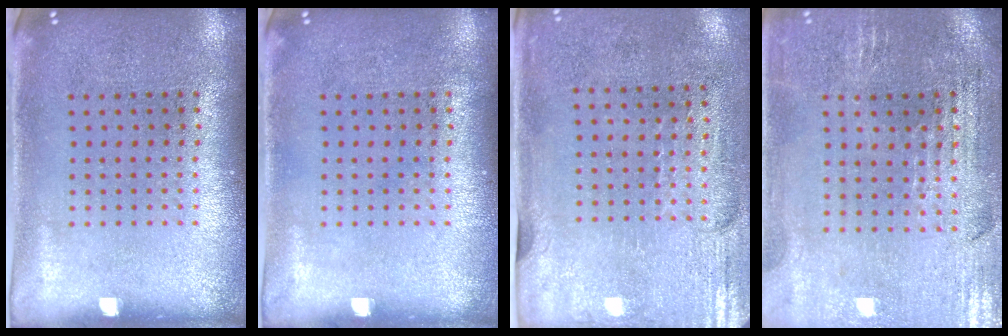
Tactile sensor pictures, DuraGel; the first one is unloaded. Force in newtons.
{"total": 0.0}
{"total": 2.9, "press": 2.5, "slide": 1.5}
{"total": 1.1, "press": 1.1, "slide": 0.3}